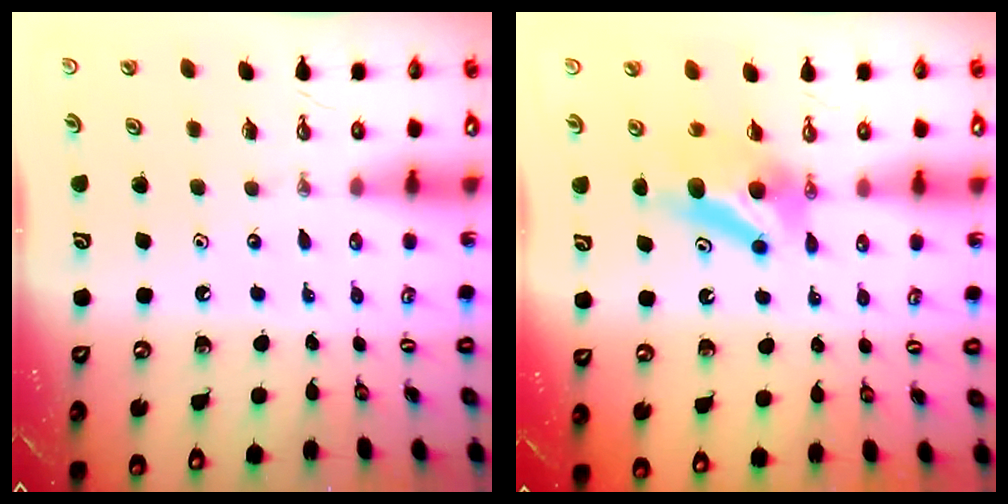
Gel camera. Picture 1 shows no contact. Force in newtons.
{"total": 6.5, "press": 6.3, "slide": 1.6}